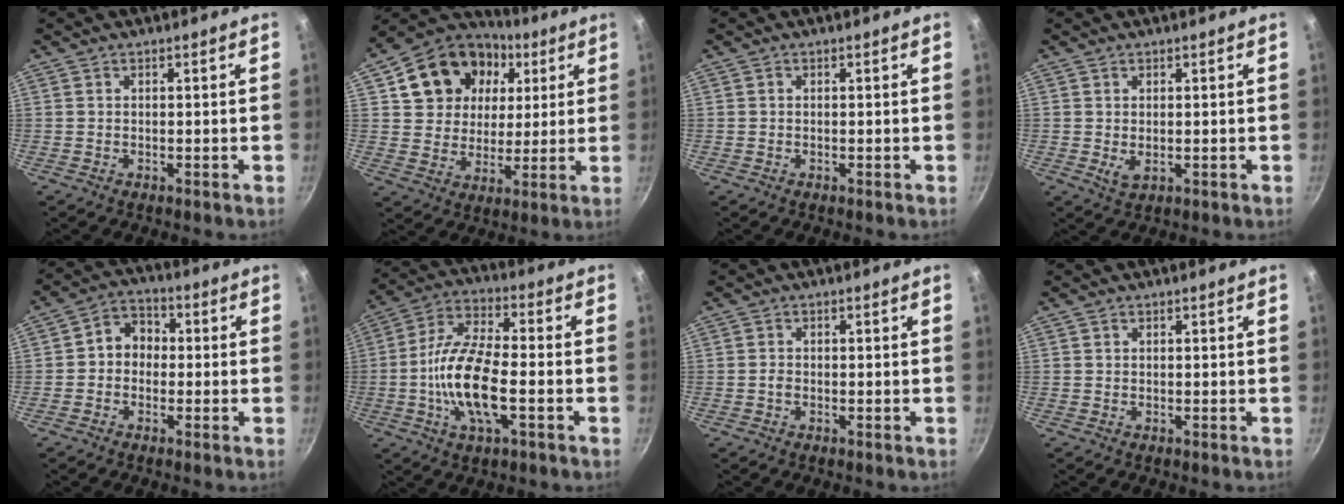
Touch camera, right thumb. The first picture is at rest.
{"total": 18.4, "force": [6.3, 14.8, 9.0], "torque": [-0.148, 0.015, 0.104]}
{"total": 0.0}
{"total": 2.2, "force": [0.0, 1.3, 1.8], "torque": [-0.031, -0.008, 0.005]}
{"total": 6.0, "force": [-0.3, 5.1, 3.3], "torque": [-0.021, 0.019, -0.022]}
{"total": 14.5, "force": [-3.2, 5.6, 13.0], "torque": [-0.248, 0.026, -0.073]}
{"total": 0.9, "force": [-0.4, 0.7, 0.5], "torque": [-0.012, 0.003, -0.008]}
{"total": 0.0}